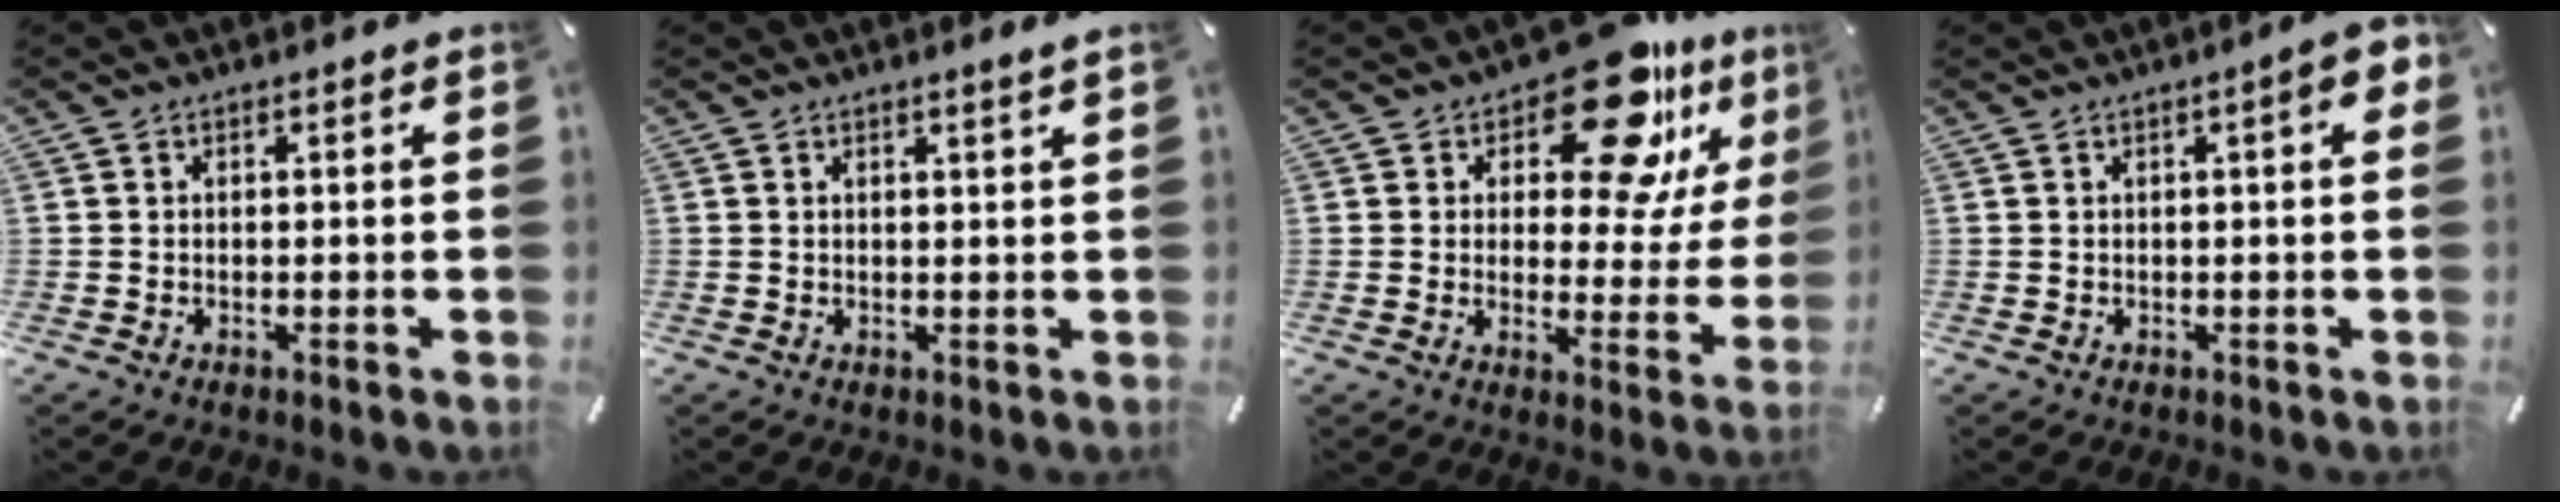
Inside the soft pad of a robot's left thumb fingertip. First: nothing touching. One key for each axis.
{"total": 1.3, "fx": 1.1, "fy": -0.1, "fz": 0.8, "tx": -0.016, "ty": -0.002, "tz": 0.019}
{"total": 17.9, "fx": 11.8, "fy": 7.9, "fz": 10.8, "tx": -0.158, "ty": -0.075, "tz": 0.197}
{"total": 4.5, "fx": 1.1, "fy": 1.1, "fz": 4.2, "tx": -0.063, "ty": 0.001, "tz": 0.016}